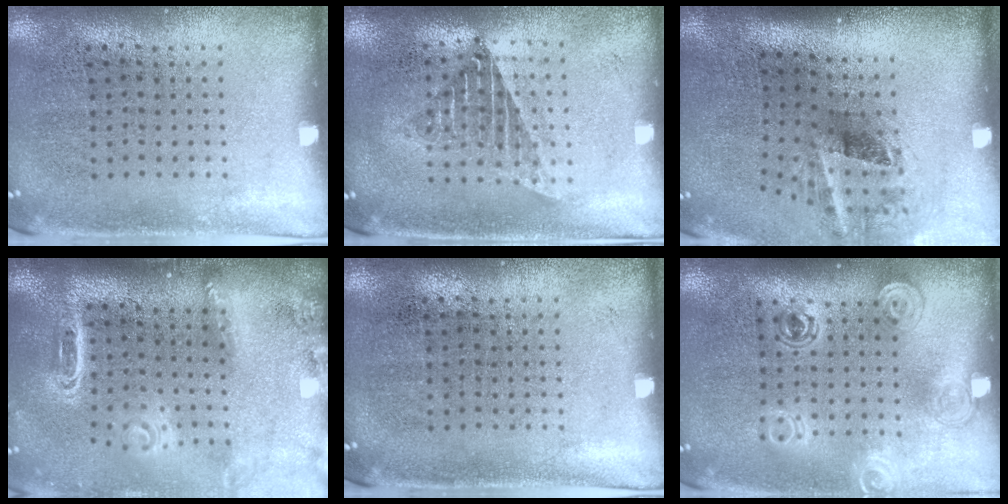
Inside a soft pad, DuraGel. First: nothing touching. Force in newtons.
{"total": 1.5, "press": 1.3, "slide": 0.7}
{"total": 2.0, "press": 1.3, "slide": 1.5}
{"total": 2.9, "press": 2.1, "slide": 2.0}
{"total": 0.0}
{"total": 1.4, "press": 1.2, "slide": 0.8}